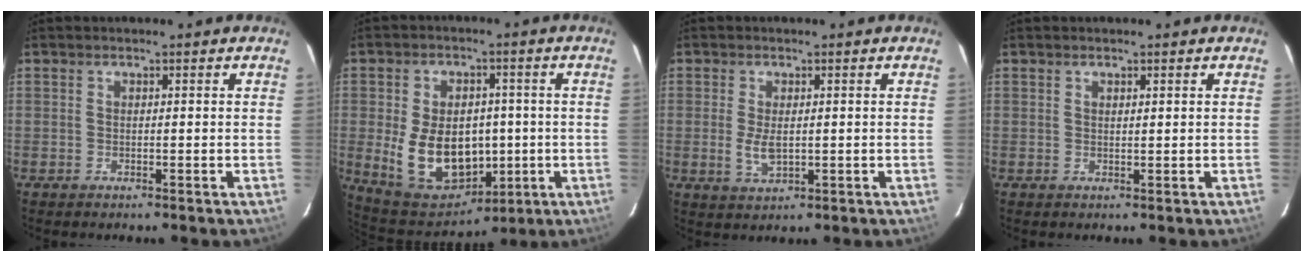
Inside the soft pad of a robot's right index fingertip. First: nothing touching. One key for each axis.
{"total": 16.3, "fx": -1.7, "fy": 11.2, "fz": 11.7, "tx": -0.247, "ty": -0.004, "tz": 0.000}
{"total": 4.1, "fx": -0.2, "fy": 2.1, "fz": 3.6, "tx": -0.070, "ty": -0.006, "tz": -0.001}
{"total": 0.8, "fx": 0.6, "fy": 0.1, "fz": 0.6, "tx": -0.009, "ty": 0.001, "tz": 0.012}